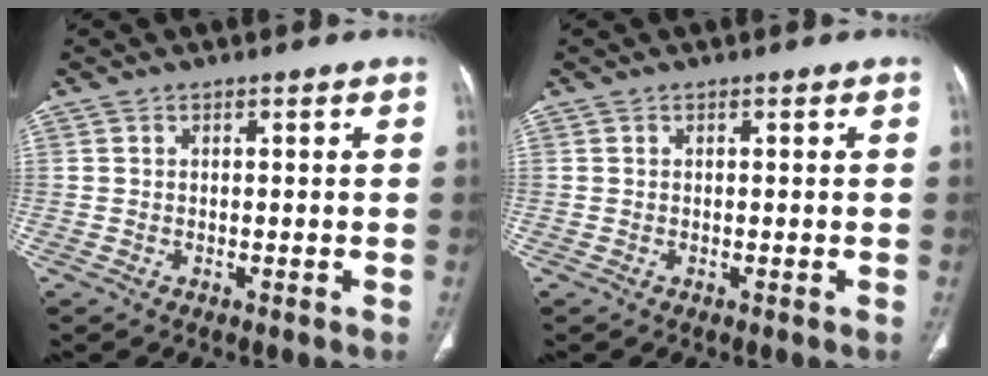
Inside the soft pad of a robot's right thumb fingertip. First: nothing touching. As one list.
[{"total": 0.0}]